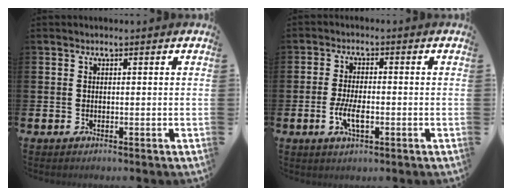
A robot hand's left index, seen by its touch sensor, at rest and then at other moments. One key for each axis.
{"total": 4.3, "fx": -1.2, "fy": 1.7, "fz": 3.8, "tx": -0.070, "ty": 0.002, "tz": -0.022}